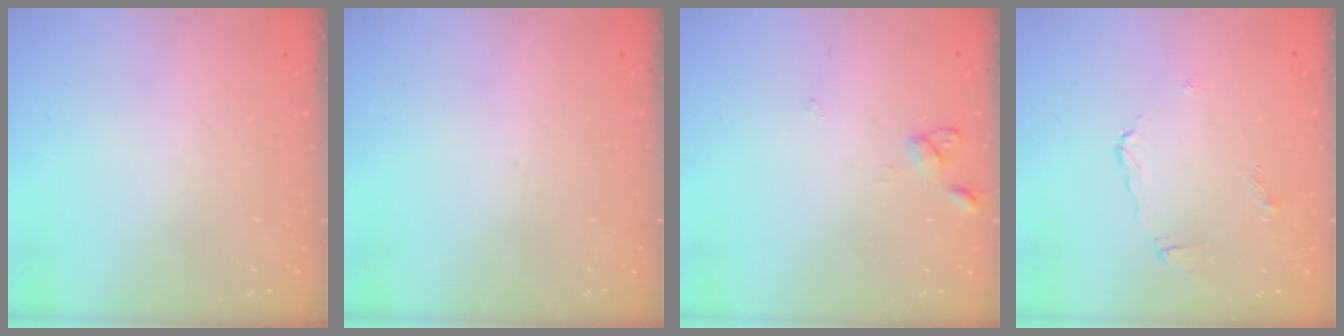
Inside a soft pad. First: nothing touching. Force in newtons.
{"total": 0.0}
{"total": 4.6, "press": 4.6, "slide": 0.4}
{"total": 5.4, "press": 5.4, "slide": 0.4}